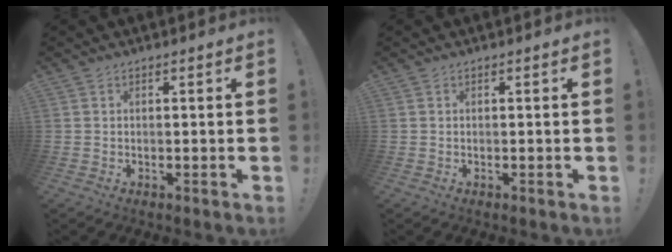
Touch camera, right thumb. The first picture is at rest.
{"total": 0.0}